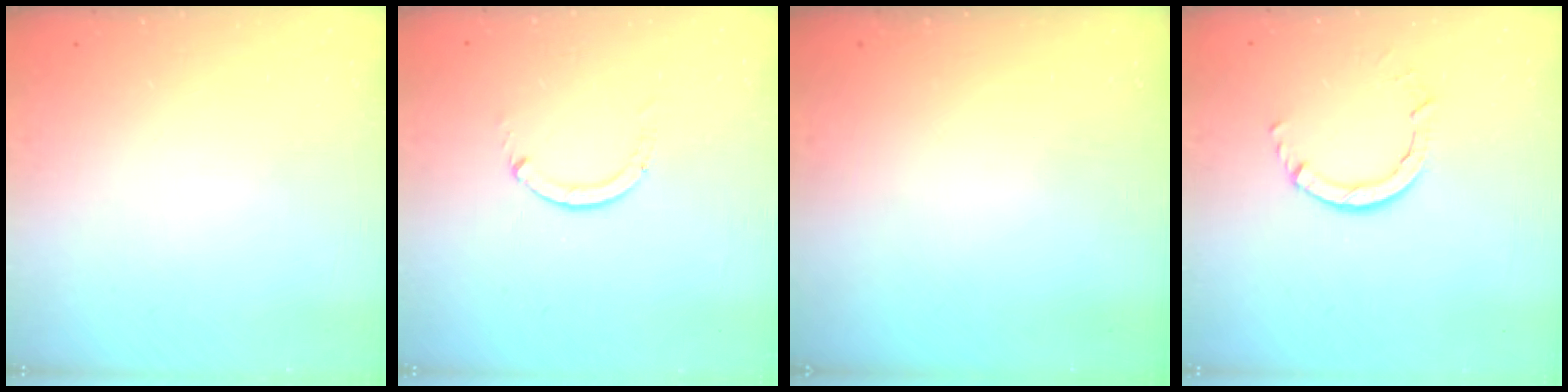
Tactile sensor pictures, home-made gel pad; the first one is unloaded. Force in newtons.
{"total": 0.0}
{"total": 0.0}
{"total": 3.7, "press": 3.7, "slide": 0.4}